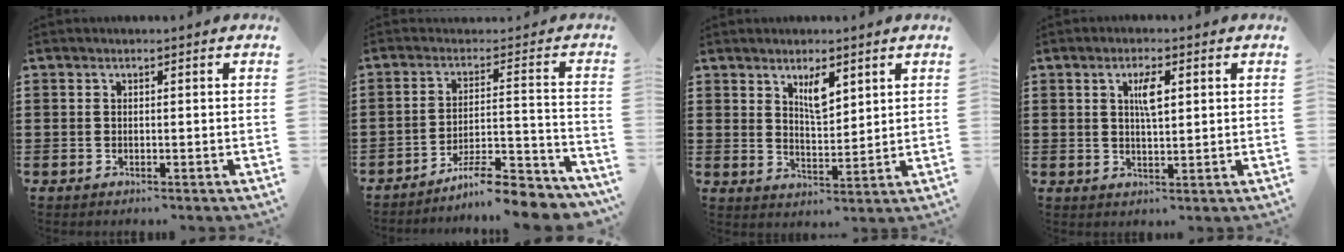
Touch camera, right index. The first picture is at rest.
{"total": 7.2, "force": [-6.1, 0.9, 3.6], "torque": [-0.054, 0.008, -0.111]}
{"total": 4.7, "force": [2.8, 1.8, 3.2], "torque": [-0.054, -0.001, 0.046]}
{"total": 3.8, "force": [1.1, 1.1, 3.5], "torque": [-0.064, 0.006, 0.014]}